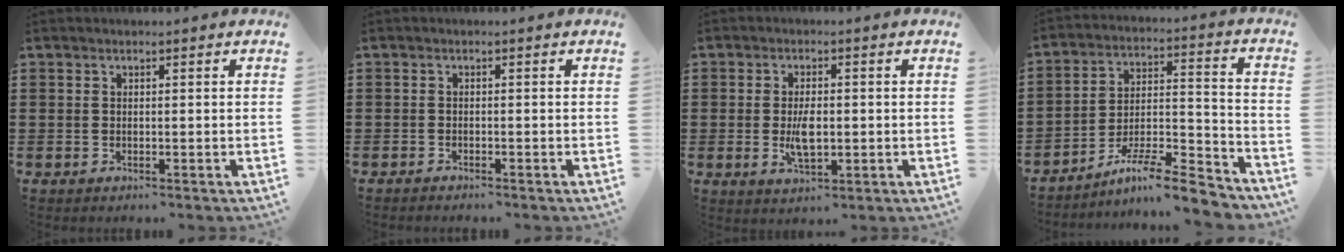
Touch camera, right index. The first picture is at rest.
{"total": 0.7, "force": [-0.7, 0.0, -0.1], "torque": [0.000, 0.001, -0.015]}
{"total": 4.5, "force": [-0.5, 2.1, 4.0], "torque": [-0.071, -0.002, -0.012]}
{"total": 9.9, "force": [-8.2, 1.2, 5.4], "torque": [-0.077, 0.017, -0.154]}